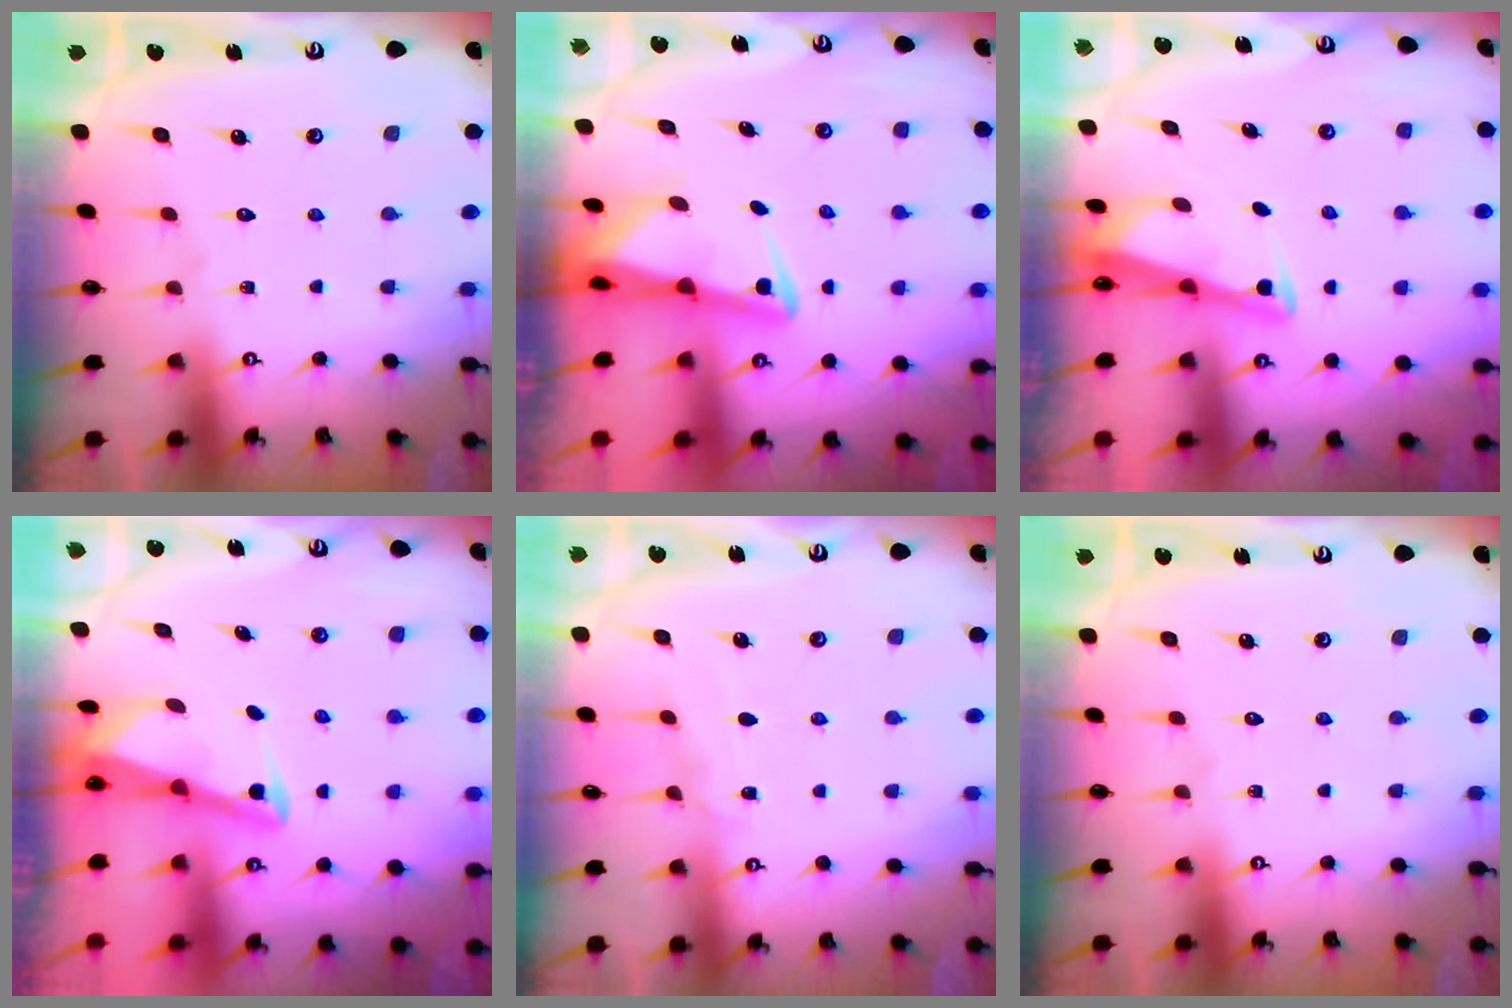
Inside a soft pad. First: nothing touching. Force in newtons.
{"total": 2.8, "press": 2.7, "slide": 0.6}
{"total": 2.9, "press": 2.9, "slide": 0.3}
{"total": 3.0, "press": 3.0, "slide": 0.5}
{"total": 4.7, "press": 4.6, "slide": 0.6}
{"total": 0.0}